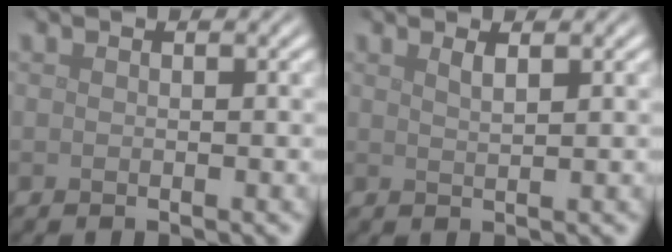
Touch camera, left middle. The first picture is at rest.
{"total": 1.3, "force": [0.8, 0.4, 1.0], "torque": [-0.010, 0.002, 0.011]}